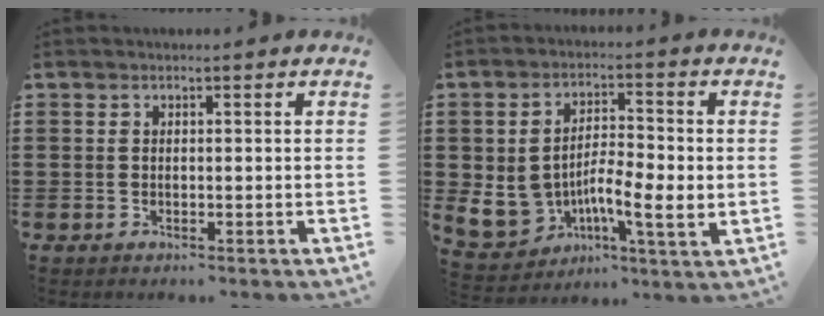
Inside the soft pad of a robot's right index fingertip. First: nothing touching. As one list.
[{"total": 10.1, "force": [-1.5, 5.8, 8.1], "torque": [-0.151, -0.010, -0.020]}]